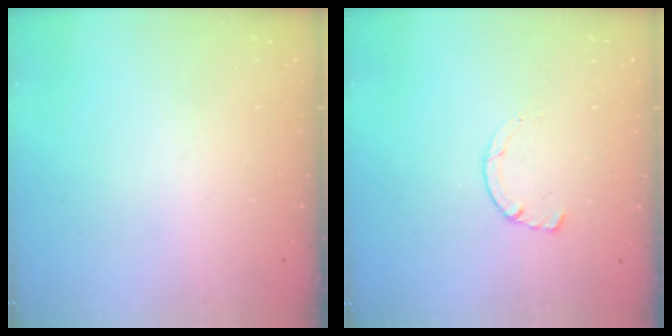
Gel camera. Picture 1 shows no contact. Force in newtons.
{"total": 1.8, "press": 1.7, "slide": 0.3}